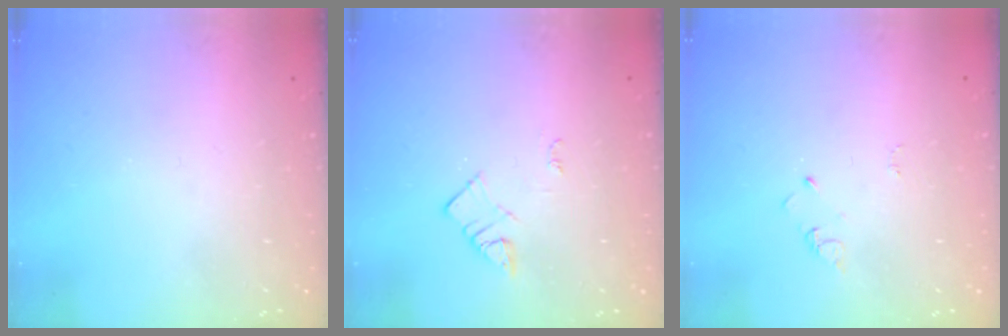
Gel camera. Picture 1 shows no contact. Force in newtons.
{"total": 3.0, "press": 3.0, "slide": 0.4}
{"total": 2.9, "press": 2.9, "slide": 0.3}